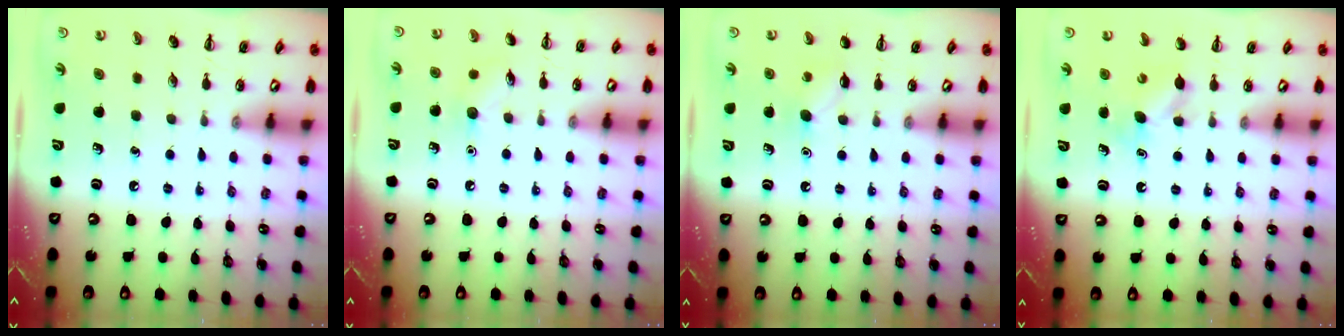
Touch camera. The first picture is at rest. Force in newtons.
{"total": 5.9, "press": 5.7, "slide": 1.6}
{"total": 5.3, "press": 5.1, "slide": 1.5}
{"total": 4.1, "press": 3.9, "slide": 1.3}